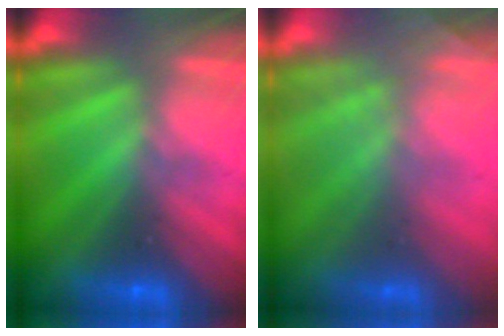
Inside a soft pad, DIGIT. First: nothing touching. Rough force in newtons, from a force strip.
{"total": 1.8}